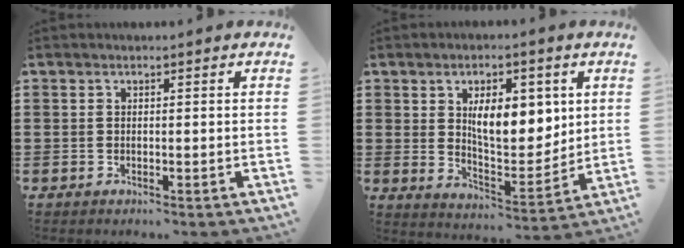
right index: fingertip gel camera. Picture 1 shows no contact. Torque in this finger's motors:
{"motor_torque": [1.07, 0.57, 0.48, 0.10]}